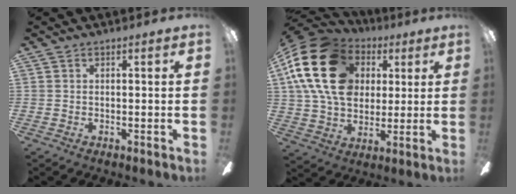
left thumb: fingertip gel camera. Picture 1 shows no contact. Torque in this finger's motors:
{"motor_torque": [0.06, 1.51, 2.38, -0.39, 0.65]}